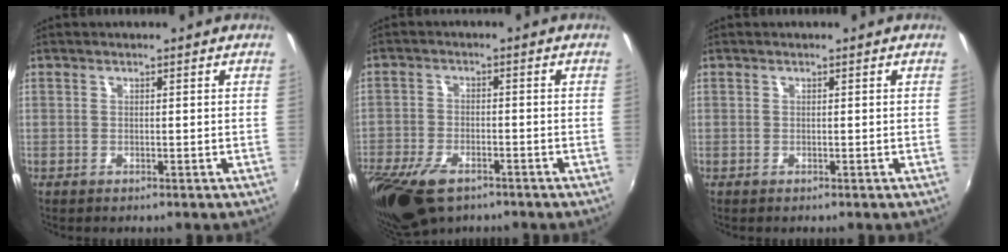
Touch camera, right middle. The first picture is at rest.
{"total": 14.0, "force": [-9.2, 6.8, 8.1], "torque": [-0.209, -0.044, -0.164]}
{"total": 0.0}